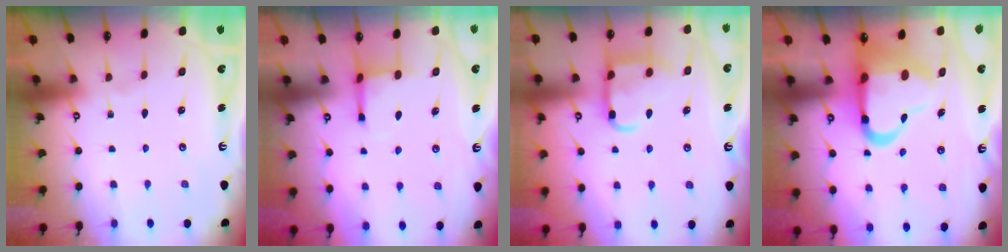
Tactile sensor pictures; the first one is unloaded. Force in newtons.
{"total": 3.2, "press": 3.1, "slide": 1.0}
{"total": 12.4, "press": 12.3, "slide": 1.4}
{"total": 14.3, "press": 14.0, "slide": 3.0}